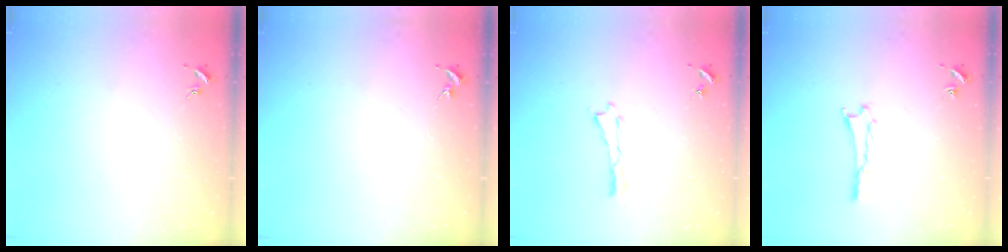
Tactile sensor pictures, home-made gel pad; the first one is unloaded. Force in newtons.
{"total": 0.0}
{"total": 0.0}
{"total": 0.9, "press": 0.8, "slide": 0.1}